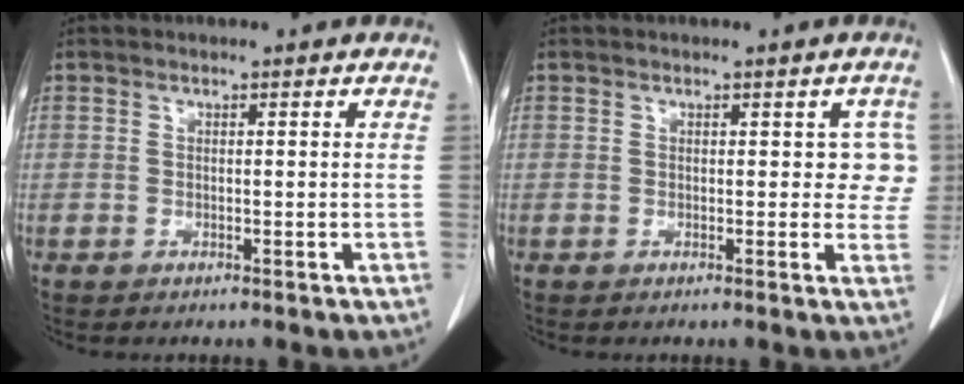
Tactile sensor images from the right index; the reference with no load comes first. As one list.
[{"total": 3.4, "force": [0.8, 2.3, 2.4], "torque": [-0.003, 0.010, 0.003]}]